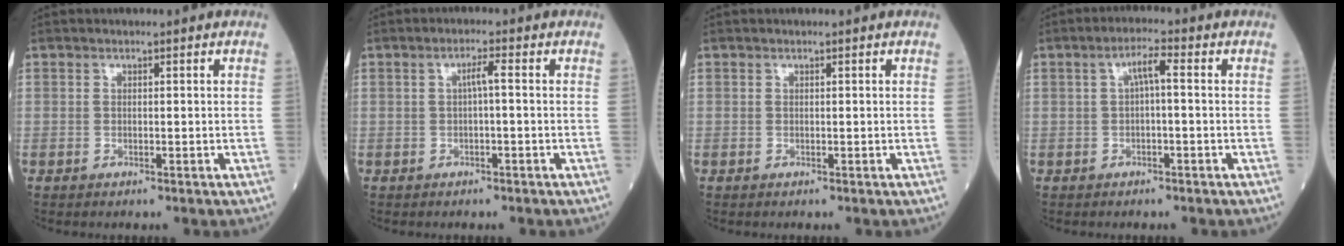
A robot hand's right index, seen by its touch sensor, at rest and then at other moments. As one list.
[{"total": 2.0, "force": [0.0, 0.1, 2.0], "torque": [-0.032, 0.004, 0.000]}, {"total": 0.0}, {"total": 3.2, "force": [0.3, 0.5, 3.1], "torque": [-0.055, 0.013, 0.005]}]